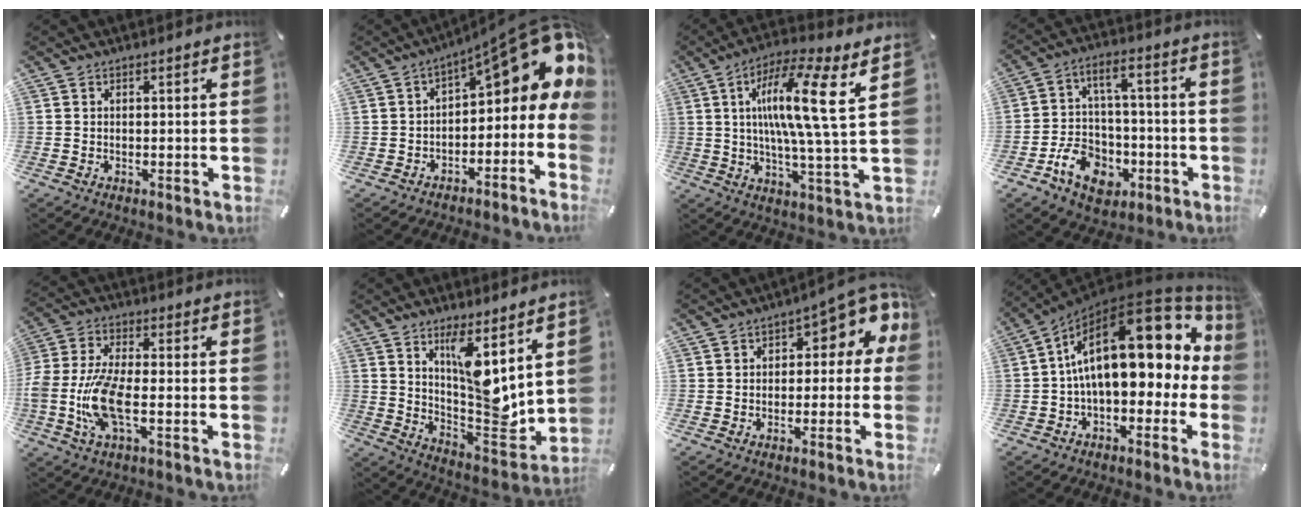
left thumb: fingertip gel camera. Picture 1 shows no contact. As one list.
[{"total": 14.3, "force": [6.9, 5.9, 11.0], "torque": [-0.135, -0.060, 0.114]}, {"total": 16.7, "force": [4.4, 2.0, 16.0], "torque": [-0.291, -0.011, 0.053]}, {"total": 11.3, "force": [-4.3, 8.6, 5.9], "torque": [-0.117, 0.032, -0.074]}, {"total": 12.5, "force": [-3.3, 4.8, 11.0], "torque": [-0.249, -0.016, -0.064]}, {"total": 11.6, "force": [5.8, 4.5, 9.0], "torque": [-0.135, -0.063, 0.108]}, {"total": 8.0, "force": [3.0, 4.5, 5.9], "torque": [-0.070, -0.022, 0.046]}, {"total": 24.6, "force": [5.5, 12.2, 20.7], "torque": [-0.341, -0.035, 0.095]}]